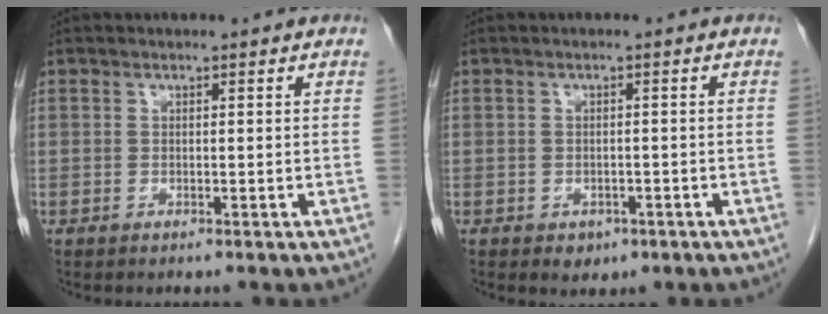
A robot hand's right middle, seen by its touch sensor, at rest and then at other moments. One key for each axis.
{"total": 2.1, "fx": -1.1, "fy": 1.5, "fz": 1.0, "tx": -0.012, "ty": 0.001, "tz": -0.004}